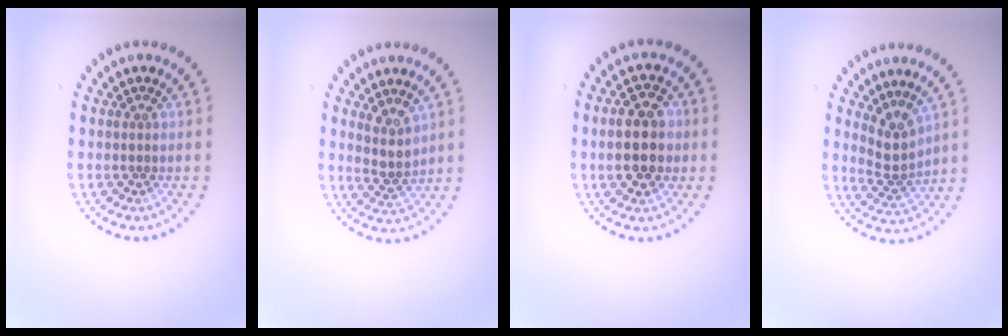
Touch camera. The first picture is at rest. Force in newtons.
{"total": 2.2, "press": 1.9, "slide": 1.2}
{"total": 5.0, "press": 5.0, "slide": 0.3}
{"total": 2.8, "press": 2.0, "slide": 2.0}